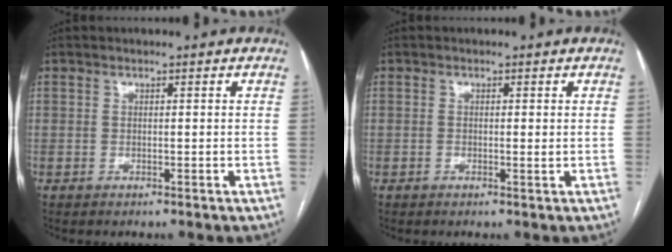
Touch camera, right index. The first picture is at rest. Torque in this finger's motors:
{"motor_torque": [0.00, 0.09, -0.01, 0.00]}